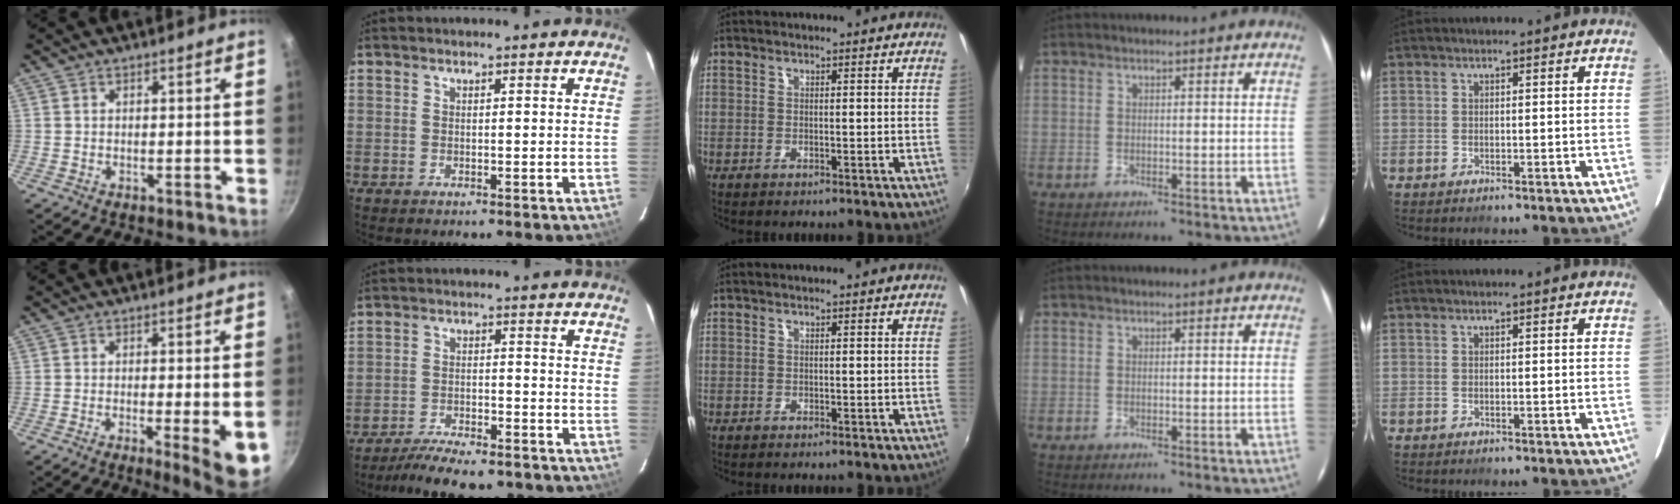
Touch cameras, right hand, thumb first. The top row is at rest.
{"thumb": {"total": 8.1, "force": [-2.2, 1.1, 7.7], "torque": [-0.096, -0.002, -0.025]}, "index": {"total": 13.3, "force": [-11.5, 3.5, 5.8], "torque": [-0.122, -0.007, -0.171]}}